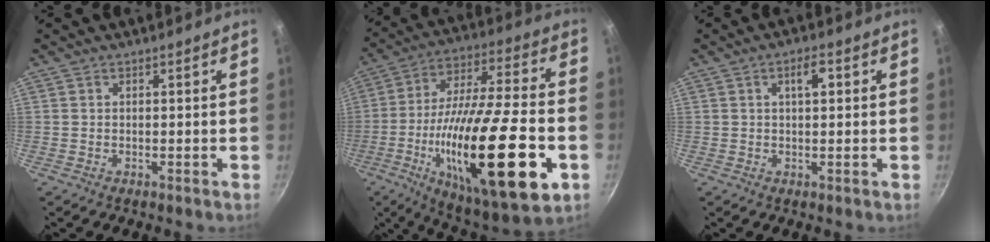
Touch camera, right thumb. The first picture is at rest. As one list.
[{"total": 31.9, "force": [-9.3, 9.7, 29.0], "torque": [-0.468, 0.020, -0.145]}, {"total": 3.7, "force": [0.9, 1.3, 3.3], "torque": [-0.051, 0.006, 0.011]}]